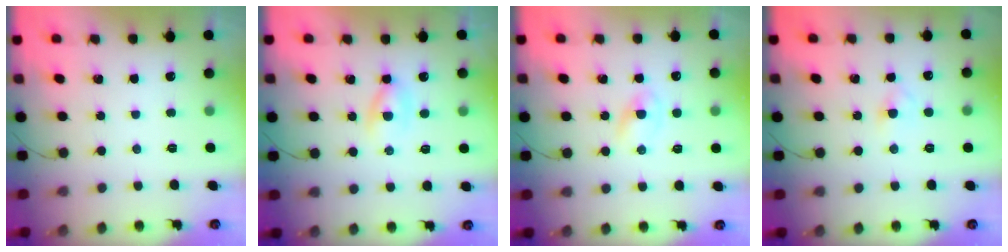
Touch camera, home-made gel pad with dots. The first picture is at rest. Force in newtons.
{"total": 2.7, "press": 2.5, "slide": 1.1}
{"total": 2.6, "press": 2.3, "slide": 1.1}
{"total": 2.5, "press": 2.4, "slide": 0.6}